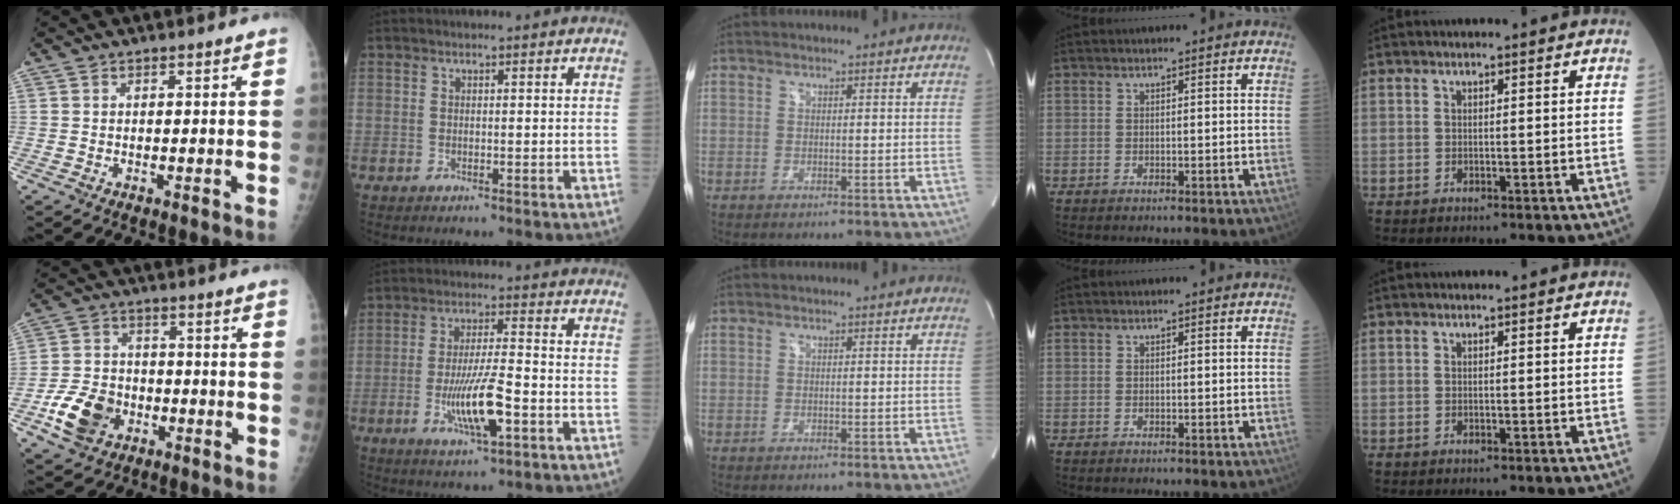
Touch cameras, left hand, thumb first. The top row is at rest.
{"thumb": {"total": 9.7, "force": [-3.9, 7.2, 5.2], "torque": [-0.082, 0.016, -0.070]}, "index": {"total": 9.3, "force": [-3.3, 1.4, 8.6], "torque": [-0.166, -0.013, -0.059]}}